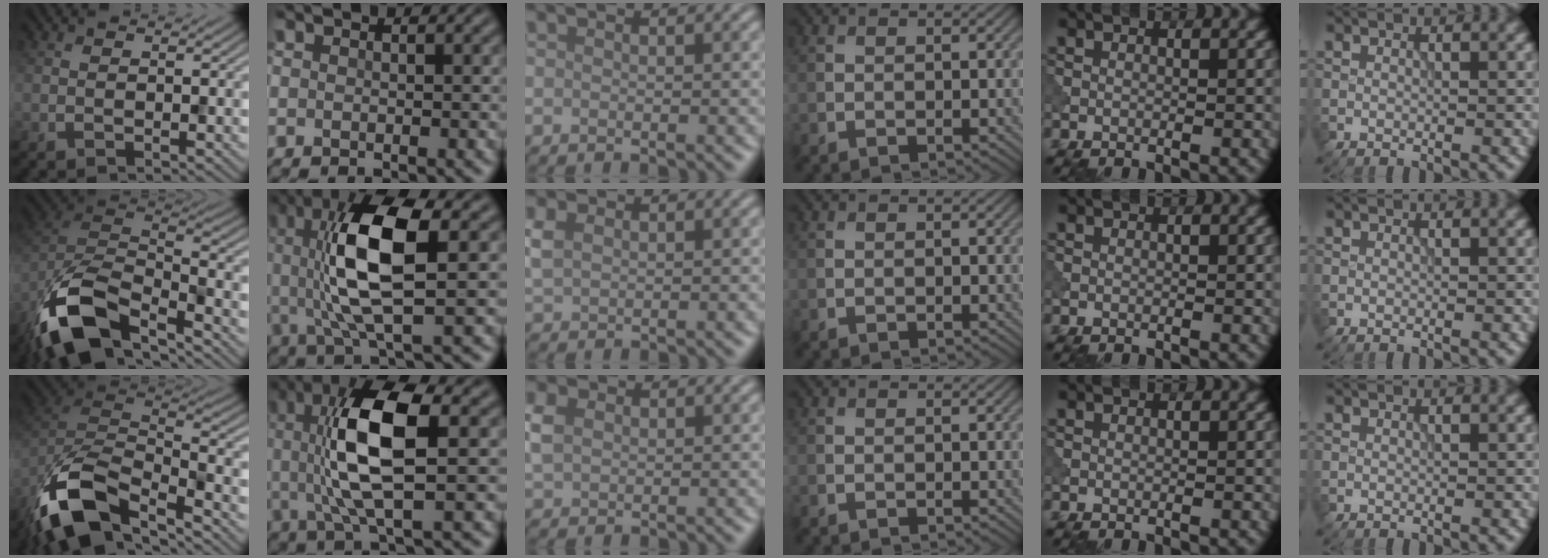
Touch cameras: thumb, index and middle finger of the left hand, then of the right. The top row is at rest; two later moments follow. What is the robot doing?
{"motion": "shake", "object": "bell"}